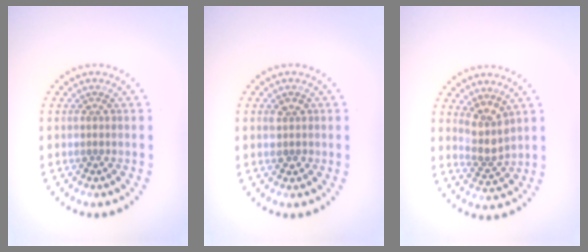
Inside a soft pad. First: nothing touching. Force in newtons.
{"total": 1.5, "press": 1.5, "slide": 0.3}
{"total": 2.7, "press": 2.0, "slide": 1.8}